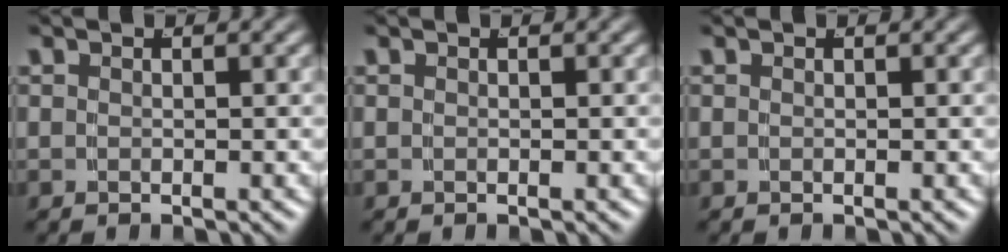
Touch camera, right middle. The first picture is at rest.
{"total": 0.0}
{"total": 0.0}